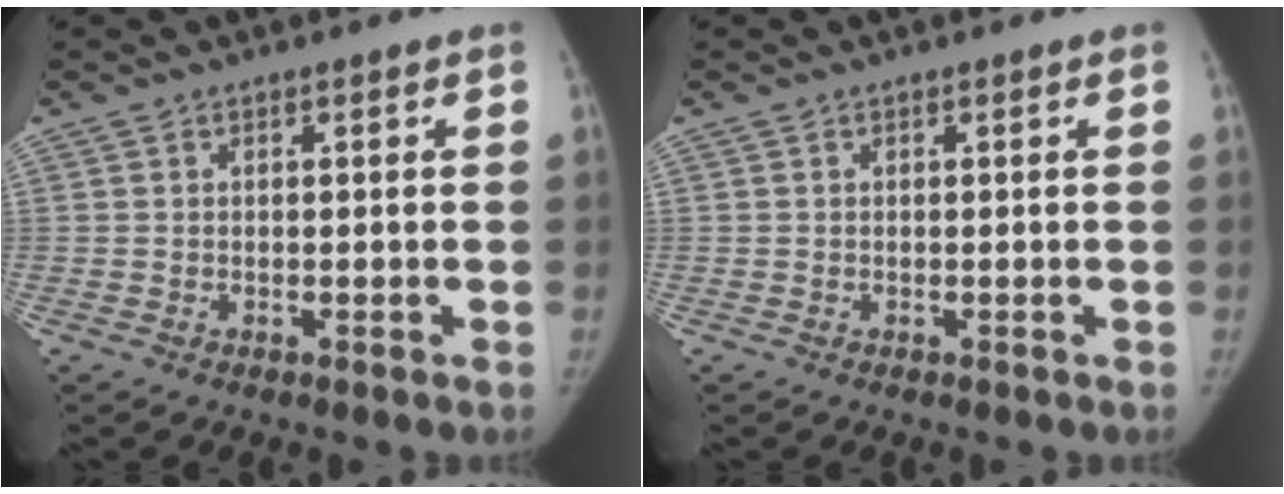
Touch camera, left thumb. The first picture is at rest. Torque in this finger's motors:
{"motor_torque": [0.00, 0.00, 0.04, -0.04, 0.00]}